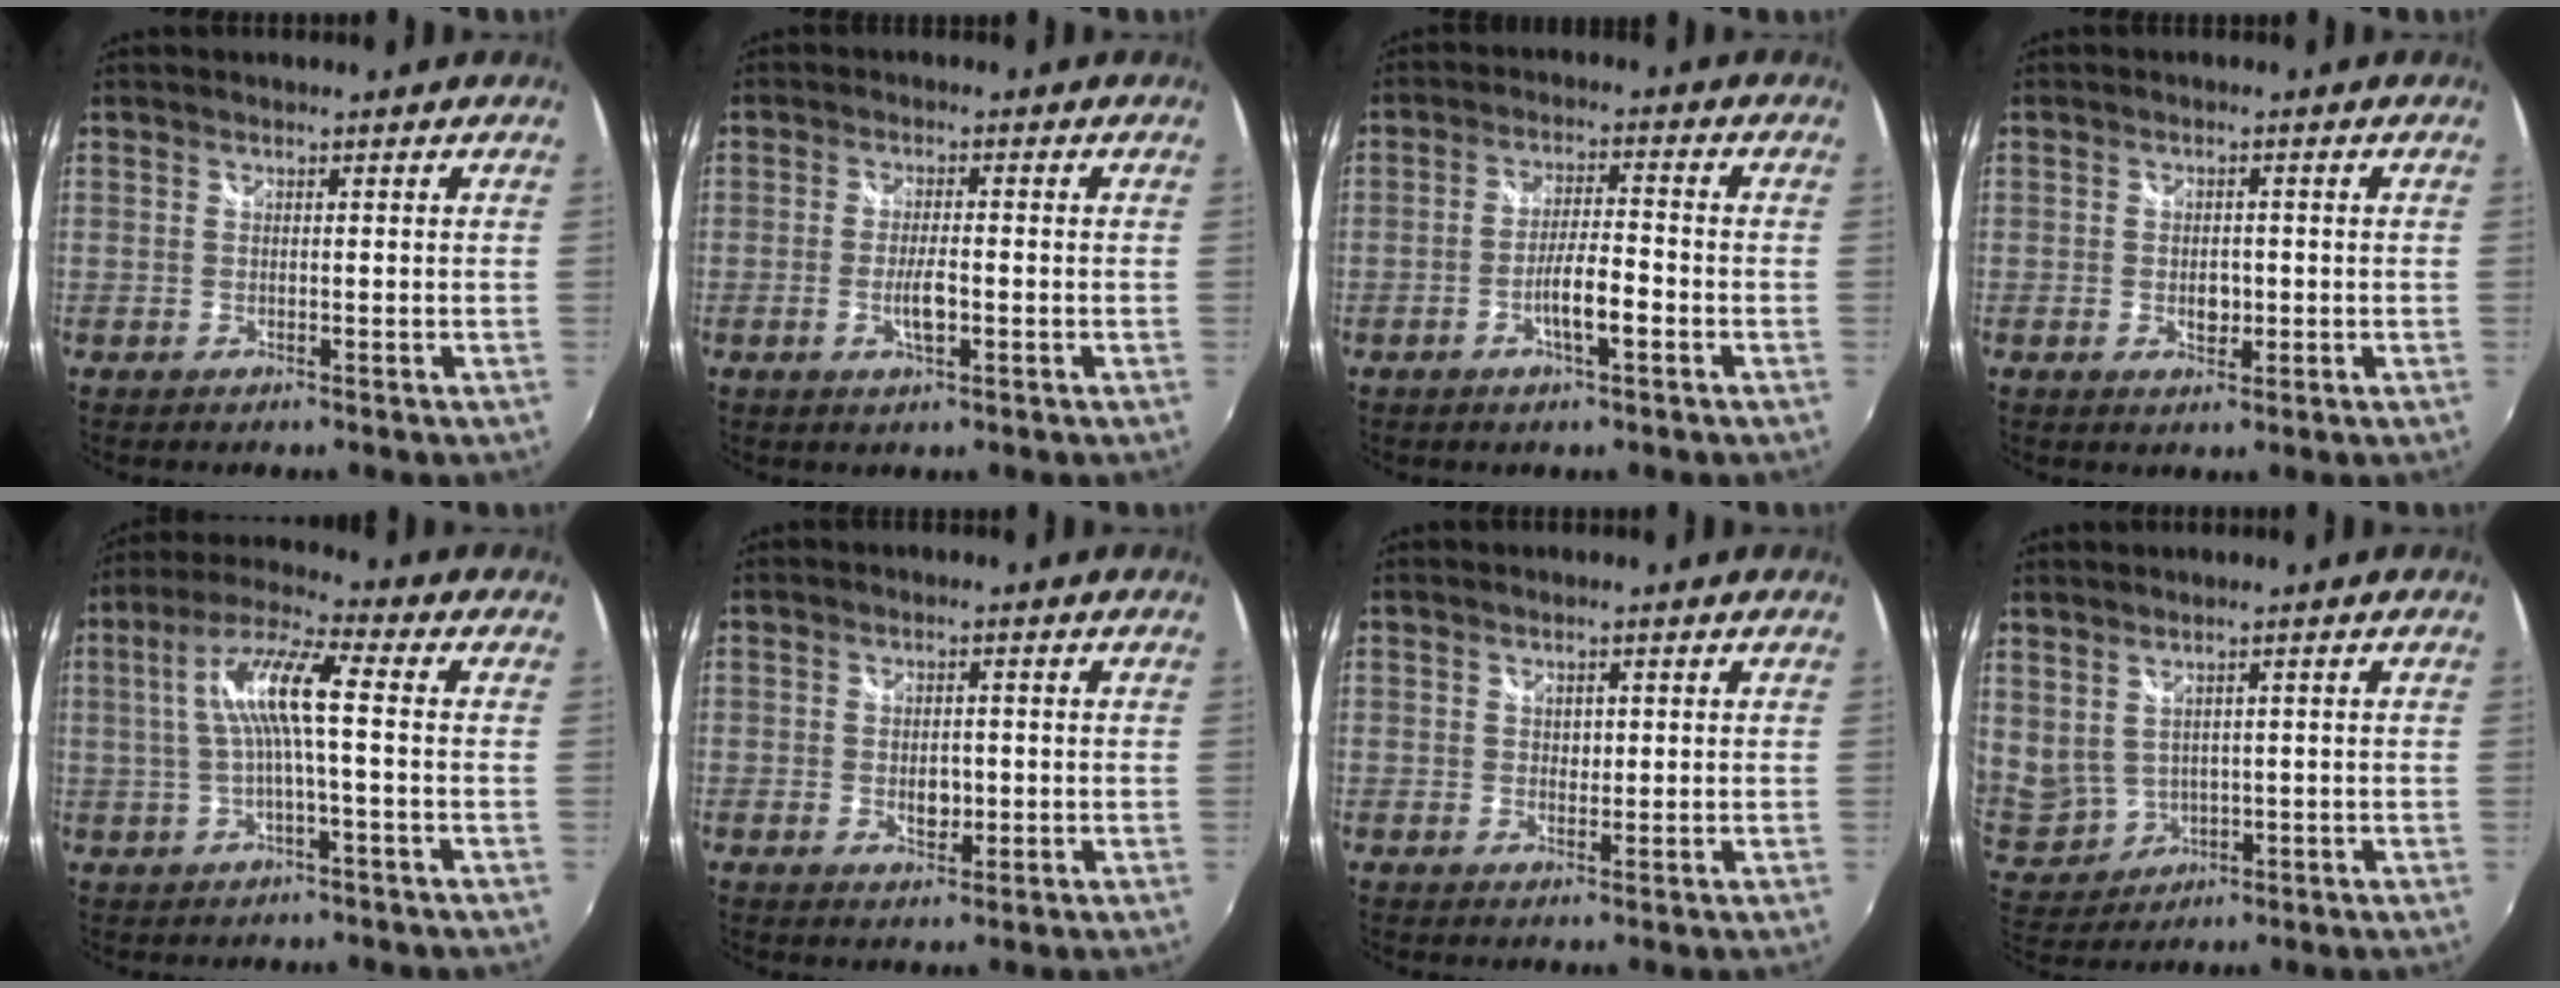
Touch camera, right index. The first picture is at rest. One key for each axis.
{"total": 4.1, "fx": -1.3, "fy": 1.1, "fz": 3.7, "tx": -0.074, "ty": -0.004, "tz": -0.024}
{"total": 5.9, "fx": -2.6, "fy": 1.1, "fz": 5.2, "tx": -0.098, "ty": 0.002, "tz": -0.042}
{"total": 3.0, "fx": -0.6, "fy": 2.1, "fz": 2.0, "tx": -0.033, "ty": -0.001, "tz": -0.010}
{"total": 9.0, "fx": 0.0, "fy": 0.7, "fz": 8.9, "tx": -0.178, "ty": 0.015, "tz": 0.004}
{"total": 3.2, "fx": -0.5, "fy": 2.2, "fz": 2.2, "tx": -0.036, "ty": -0.002, "tz": -0.009}
{"total": 1.1, "fx": 0.4, "fy": 1.0, "fz": 0.3, "tx": 0.001, "ty": 0.001, "tz": 0.008}
{"total": 8.6, "fx": 3.2, "fy": 6.5, "fz": 4.5, "tx": -0.104, "ty": -0.005, "tz": 0.091}